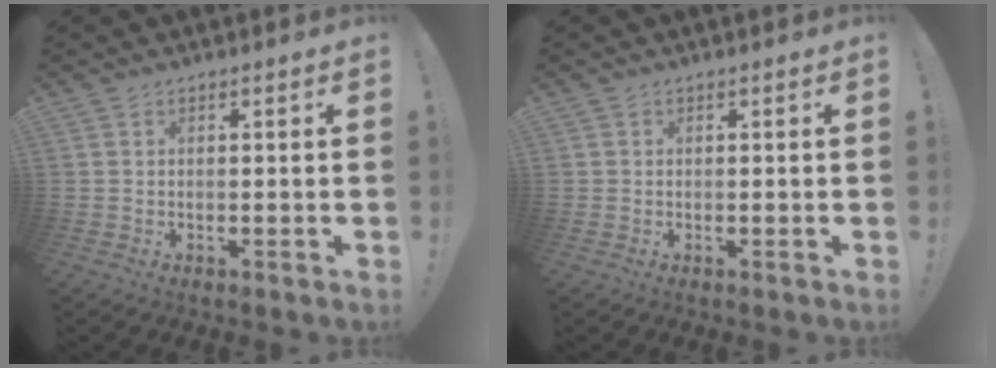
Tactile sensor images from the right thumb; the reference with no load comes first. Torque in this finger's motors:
{"motor_torque": [-0.01, -0.05, -0.02, 0.07, -0.03]}